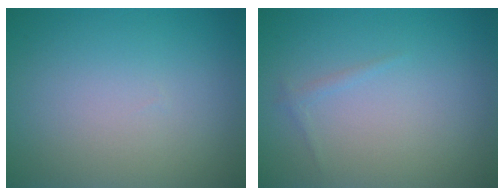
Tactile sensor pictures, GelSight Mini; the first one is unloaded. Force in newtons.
{"total": 0.6, "press": 0.6, "slide": 0.0}